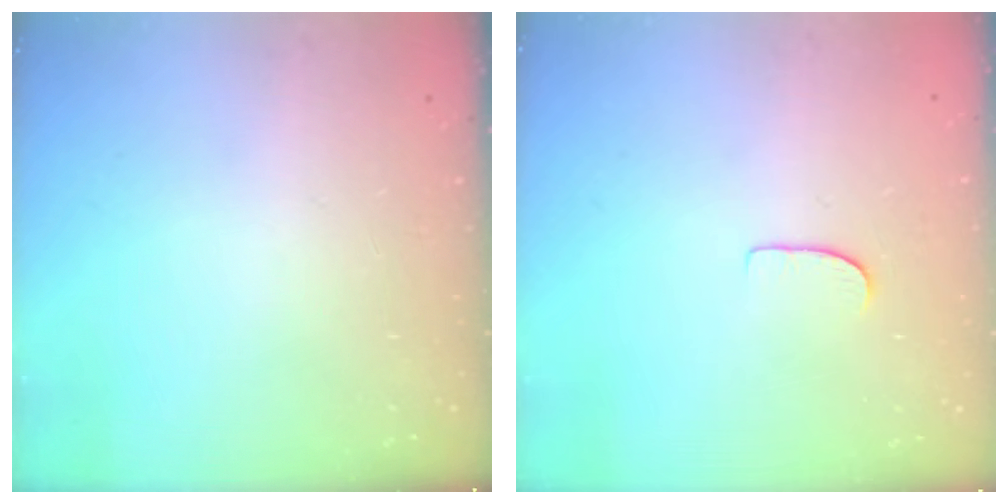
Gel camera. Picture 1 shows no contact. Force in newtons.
{"total": 5.2, "press": 5.2, "slide": 0.4}